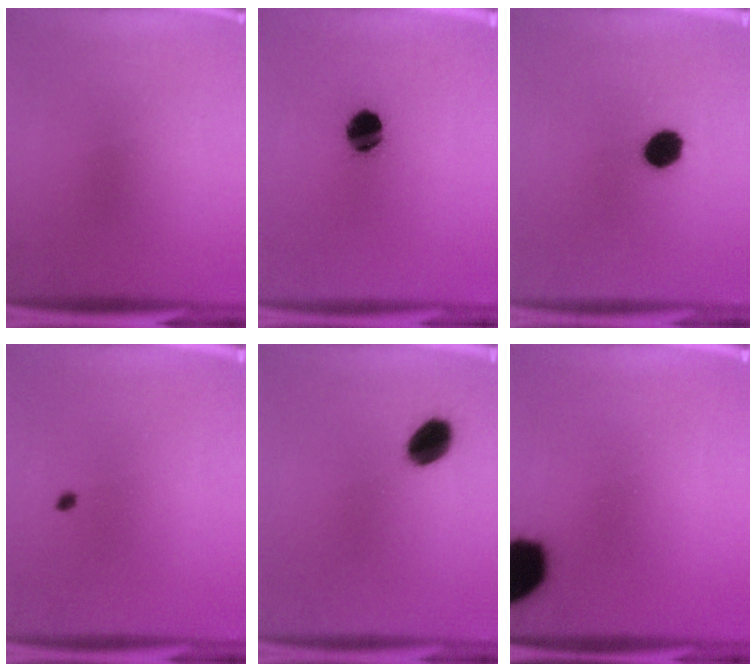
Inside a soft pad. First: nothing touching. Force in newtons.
{"total": 8.7}
{"total": 6.6}
{"total": 0.8}
{"total": 7.1}
{"total": 16.5}